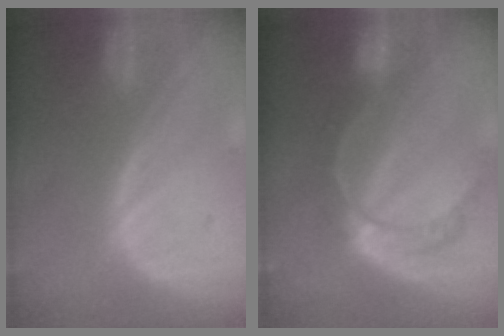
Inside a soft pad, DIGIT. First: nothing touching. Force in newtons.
{"total": 8.3, "press": 6.9, "slide": 4.6}